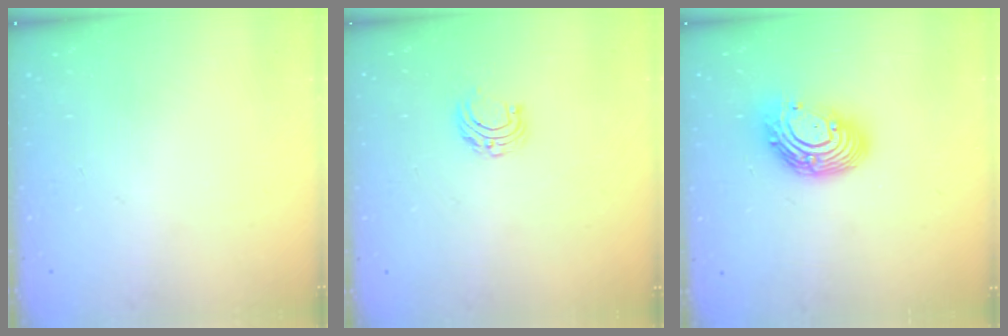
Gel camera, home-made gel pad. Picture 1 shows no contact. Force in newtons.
{"total": 5.0, "press": 5.0, "slide": 0.4}
{"total": 13.2, "press": 13.1, "slide": 1.3}